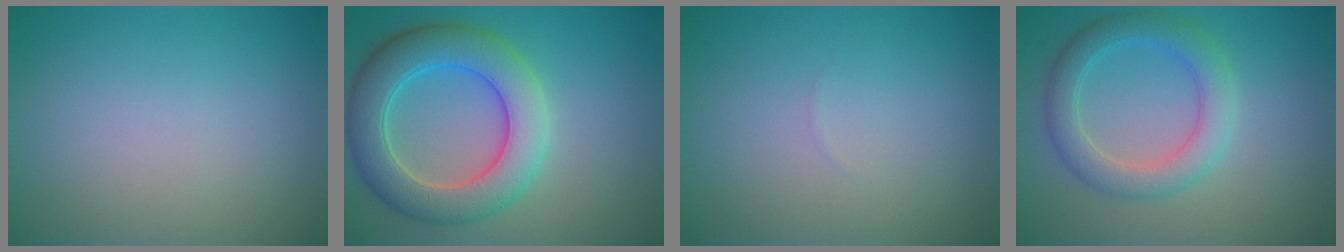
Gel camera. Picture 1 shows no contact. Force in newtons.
{"total": 7.5, "press": 7.5, "slide": 0.6}
{"total": 0.0}
{"total": 4.0, "press": 4.0, "slide": 0.3}